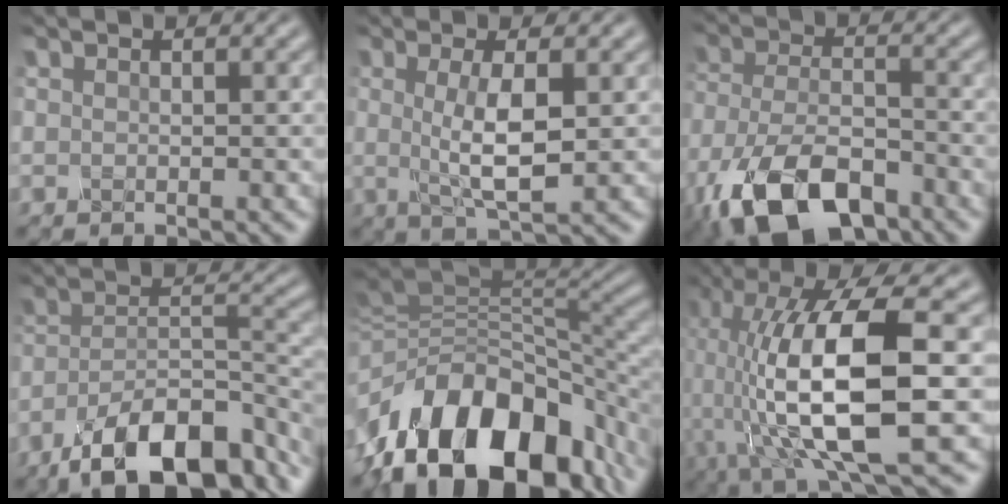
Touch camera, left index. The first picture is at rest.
{"total": 4.5, "force": [0.0, 1.1, 4.4], "torque": [-0.085, -0.003, 0.002]}
{"total": 10.3, "force": [-6.6, 4.6, 6.4], "torque": [-0.138, -0.020, -0.126]}
{"total": 12.5, "force": [-8.8, 4.5, 7.7], "torque": [-0.124, -0.007, -0.158]}
{"total": 15.7, "force": [-7.5, 9.6, 10.0], "torque": [-0.179, 0.004, -0.126]}
{"total": 13.9, "force": [-2.5, 4.4, 13.0], "torque": [-0.248, -0.001, -0.049]}